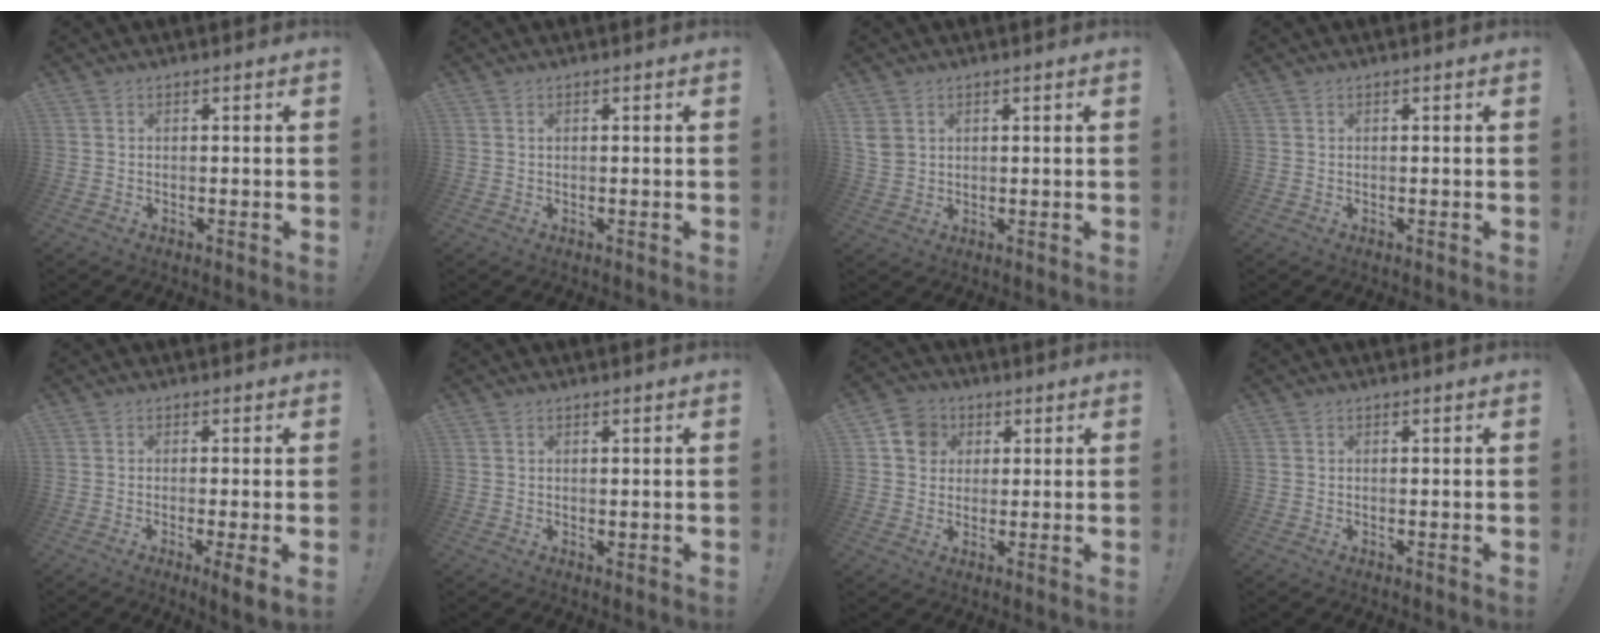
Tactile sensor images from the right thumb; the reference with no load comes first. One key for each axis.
{"total": 0.0}
{"total": 4.2, "fx": 1.8, "fy": 3.3, "fz": 1.9, "tx": -0.039, "ty": -0.002, "tz": 0.038}
{"total": 0.0}
{"total": 4.3, "fx": -0.9, "fy": -0.3, "fz": 4.1, "tx": -0.062, "ty": -0.007, "tz": -0.012}
{"total": 0.7, "fx": 0.4, "fy": 0.4, "fz": 0.4, "tx": -0.005, "ty": -0.001, "tz": 0.007}
{"total": 8.4, "fx": 2.3, "fy": 7.6, "fz": 2.7, "tx": -0.030, "ty": -0.003, "tz": 0.048}
{"total": 0.0}